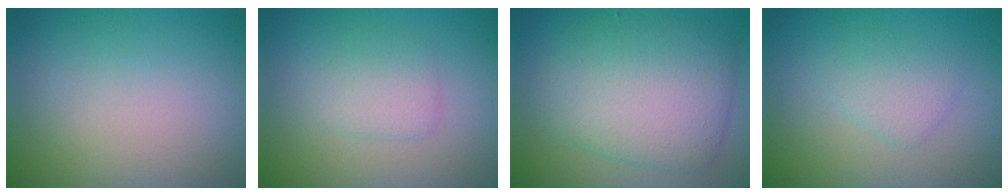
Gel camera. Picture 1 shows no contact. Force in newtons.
{"total": 2.0, "press": 2.0, "slide": 0.2}
{"total": 7.2, "press": 7.2, "slide": 0.1}
{"total": 2.0, "press": 2.0, "slide": 0.1}